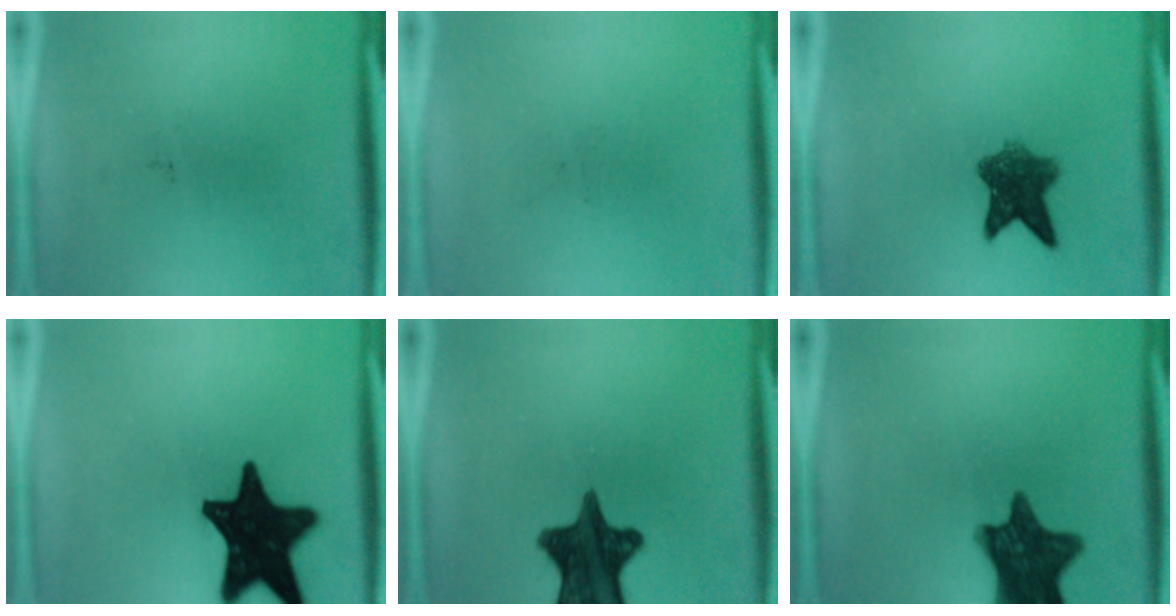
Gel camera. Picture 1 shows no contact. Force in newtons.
{"total": 0.0}
{"total": 7.1}
{"total": 18.9}
{"total": 13.1}
{"total": 12.3}